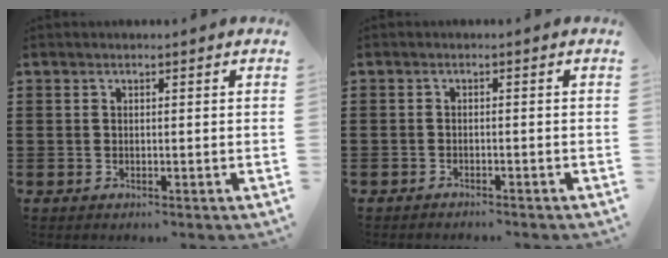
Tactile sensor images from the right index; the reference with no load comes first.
{"total": 1.1, "force": [-1.0, 0.0, -0.1], "torque": [-0.001, 0.001, -0.022]}